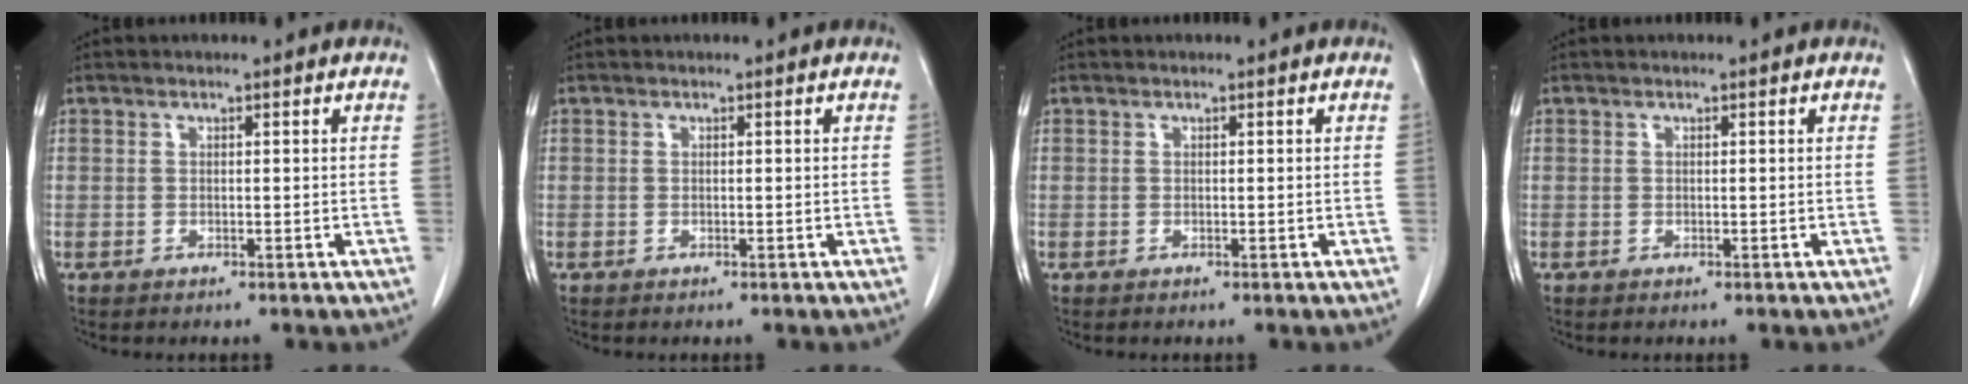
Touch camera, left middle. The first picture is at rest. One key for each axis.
{"total": 0.0}
{"total": 0.0}
{"total": 0.0}